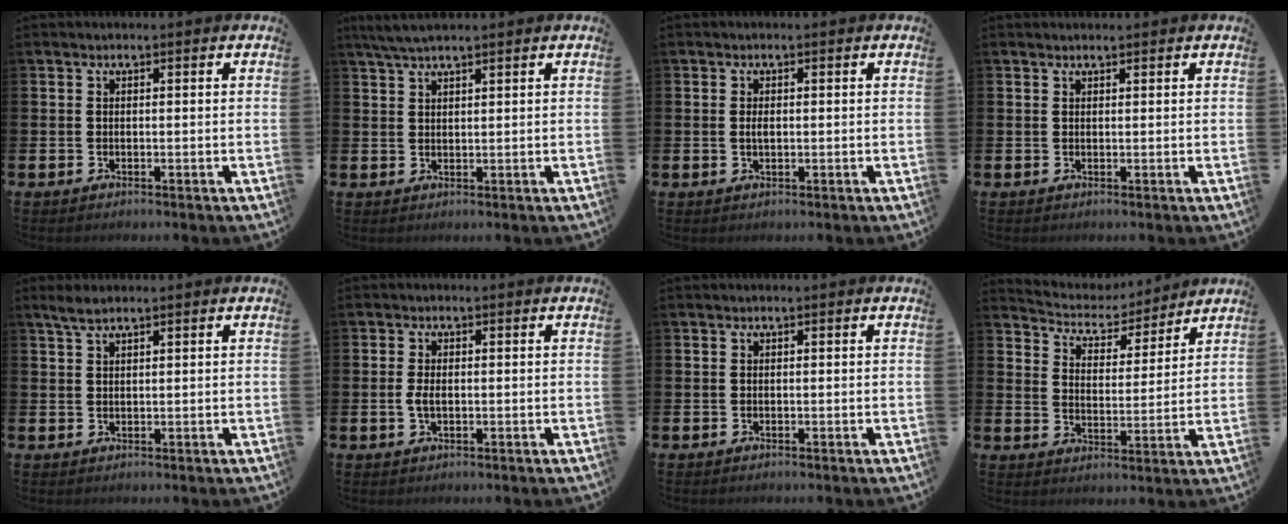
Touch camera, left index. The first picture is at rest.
{"total": 3.4, "force": [2.9, 0.5, 1.7], "torque": [-0.045, 0.003, 0.054]}
{"total": 1.1, "force": [0.1, 0.6, 0.9], "torque": [-0.018, 0.004, -0.001]}
{"total": 0.8, "force": [0.7, 0.1, 0.0], "torque": [0.009, -0.003, 0.012]}
{"total": 2.5, "force": [1.9, 0.7, 1.5], "torque": [-0.031, 0.005, 0.034]}
{"total": 2.0, "force": [-0.2, 1.1, 1.6], "torque": [-0.031, 0.004, -0.005]}
{"total": 0.0}
{"total": 5.4, "force": [5.1, 1.6, 0.4], "torque": [-0.033, -0.044, 0.085]}